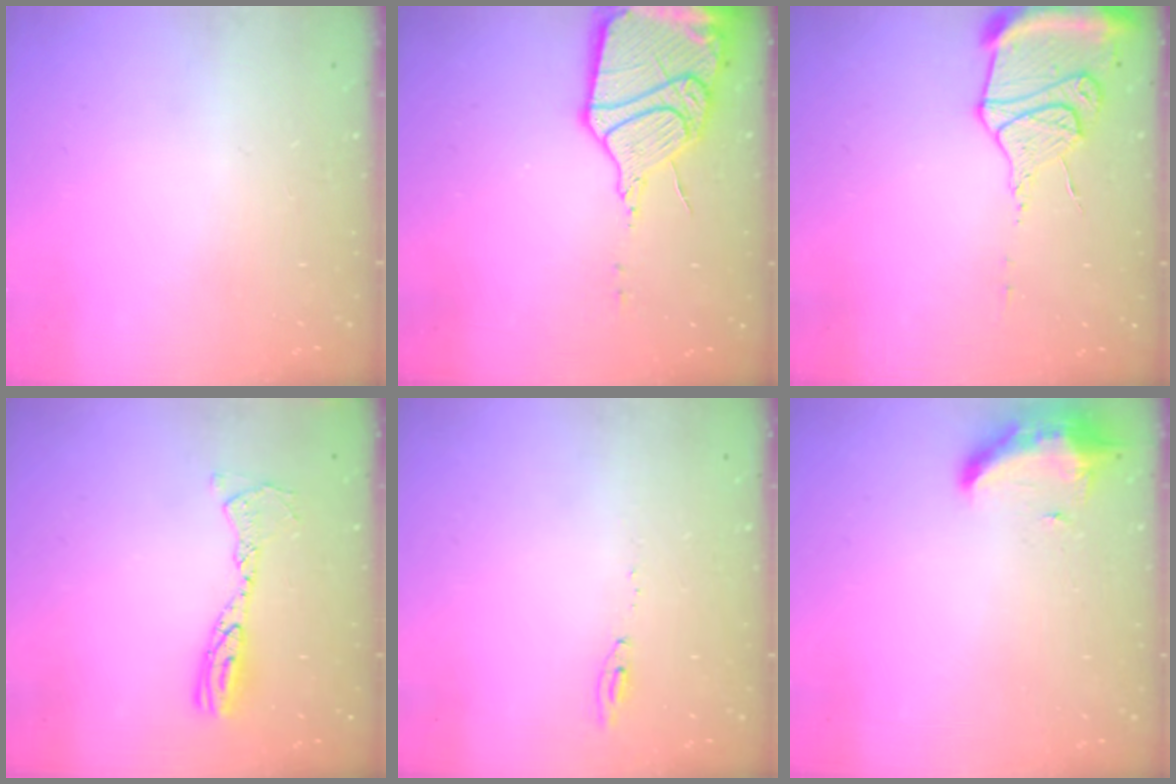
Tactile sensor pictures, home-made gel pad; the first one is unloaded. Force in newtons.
{"total": 19.2, "press": 18.4, "slide": 5.2}
{"total": 14.1, "press": 14.1, "slide": 1.3}
{"total": 10.6, "press": 10.6, "slide": 0.9}
{"total": 5.2, "press": 5.2, "slide": 0.5}
{"total": 12.2, "press": 9.7, "slide": 7.4}